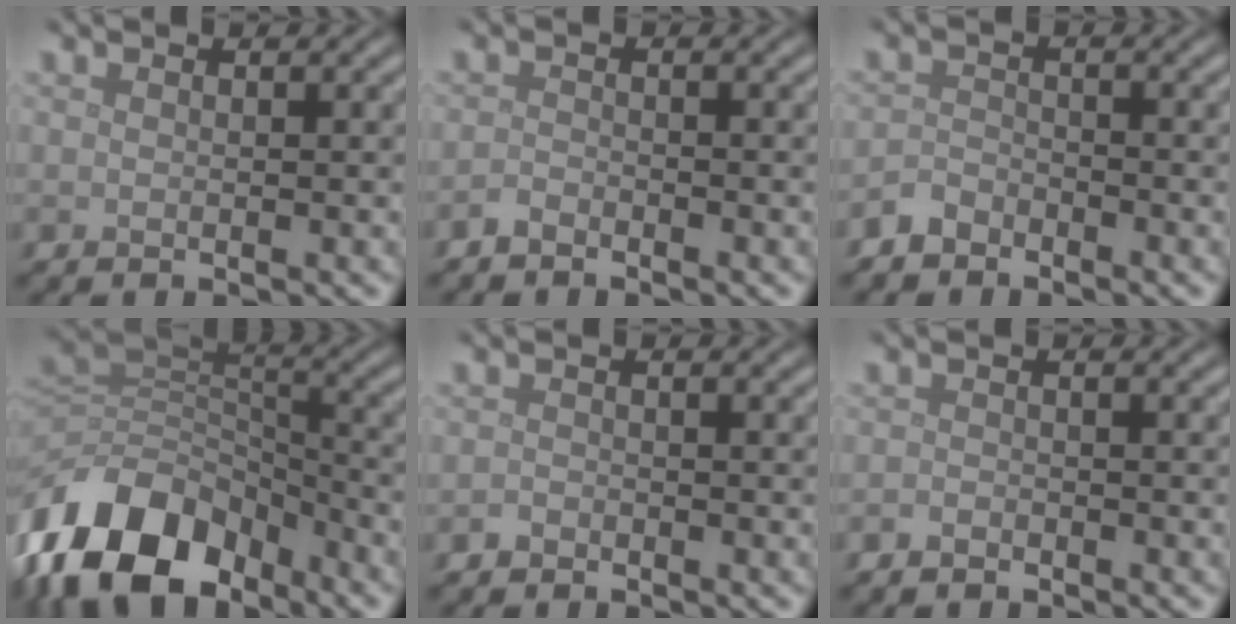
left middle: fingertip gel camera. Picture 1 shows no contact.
{"total": 1.0, "force": [-0.9, 0.3, 0.3], "torque": [-0.007, 0.001, -0.021]}
{"total": 1.9, "force": [-1.6, 0.9, 0.3], "torque": [-0.004, 0.005, -0.039]}
{"total": 12.3, "force": [-7.6, 7.1, 6.6], "torque": [-0.126, 0.003, -0.148]}
{"total": 0.7, "force": [-0.6, 0.4, 0.1], "torque": [0.000, -0.002, -0.012]}
{"total": 0.8, "force": [-0.7, 0.3, 0.3], "torque": [-0.006, -0.002, -0.015]}